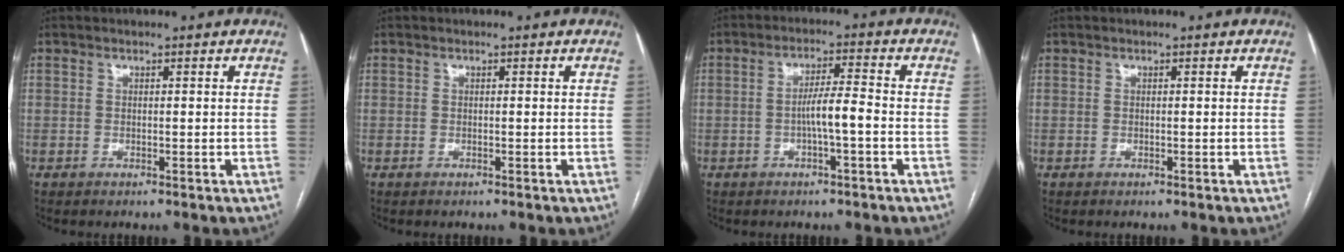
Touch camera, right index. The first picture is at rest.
{"total": 0.0}
{"total": 4.8, "force": [-1.3, 0.1, 4.6], "torque": [-0.083, 0.009, -0.022]}
{"total": 0.0}